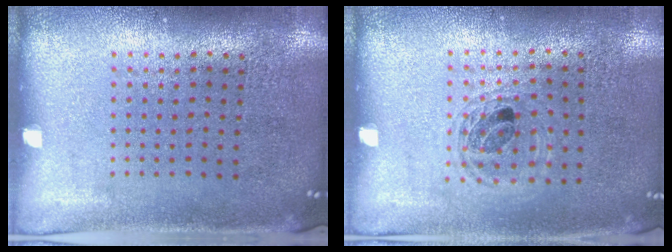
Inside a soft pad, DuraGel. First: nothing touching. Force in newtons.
{"total": 1.1, "press": 1.0, "slide": 0.3}